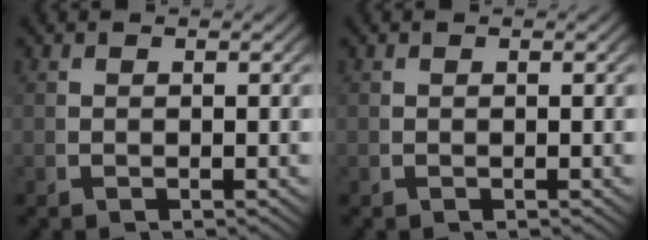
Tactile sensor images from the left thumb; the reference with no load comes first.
{"total": 0.0}